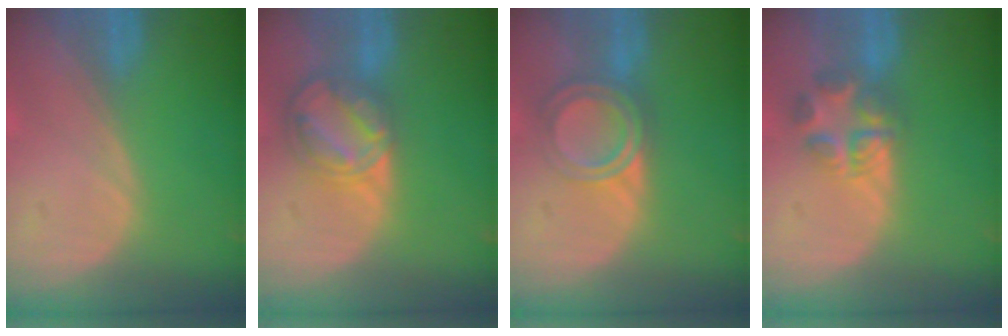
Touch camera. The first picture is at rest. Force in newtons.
{"total": 8.6, "press": 7.2, "slide": 4.6}
{"total": 6.4, "press": 5.4, "slide": 3.5}
{"total": 5.6, "press": 5.5, "slide": 1.0}